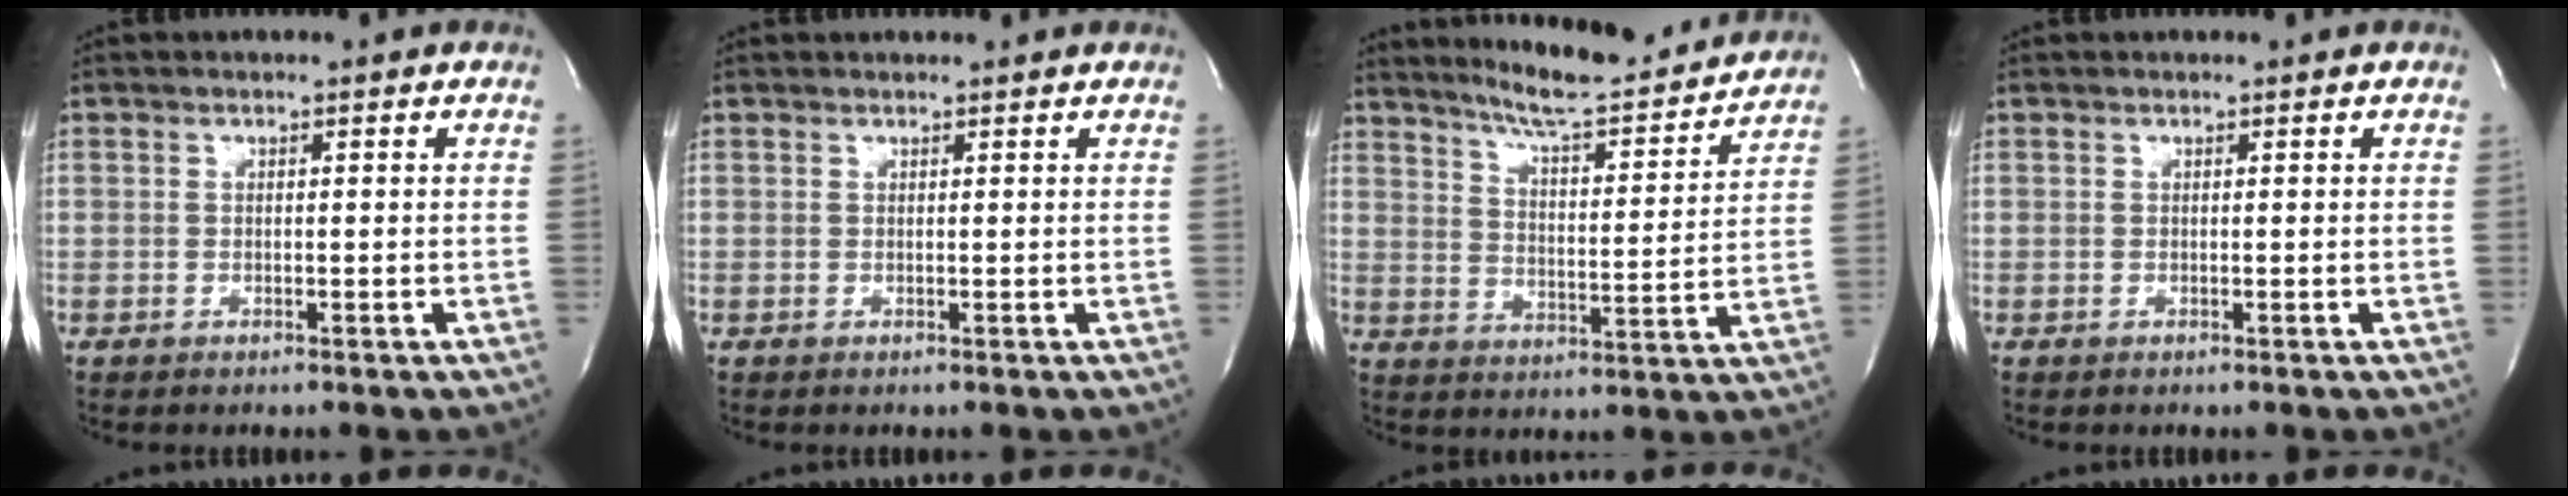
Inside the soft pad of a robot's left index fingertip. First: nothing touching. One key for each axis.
{"total": 1.8, "fx": 1.8, "fy": 0.0, "fz": 0.3, "tx": -0.008, "ty": 0.016, "tz": 0.025}
{"total": 16.0, "fx": 14.9, "fy": 1.4, "fz": 5.9, "tx": -0.092, "ty": -0.017, "tz": 0.210}
{"total": 0.0}